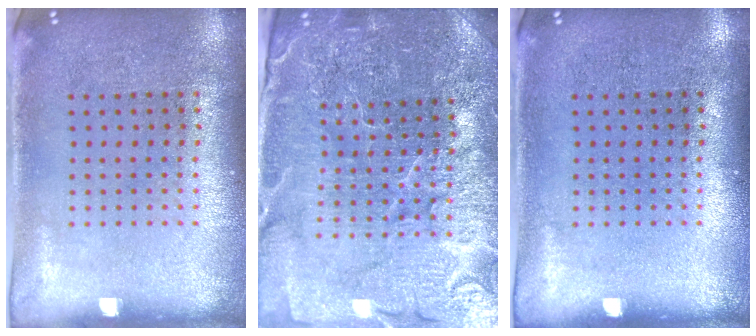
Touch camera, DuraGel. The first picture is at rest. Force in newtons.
{"total": 5.2, "press": 4.8, "slide": 2.0}
{"total": 0.0}